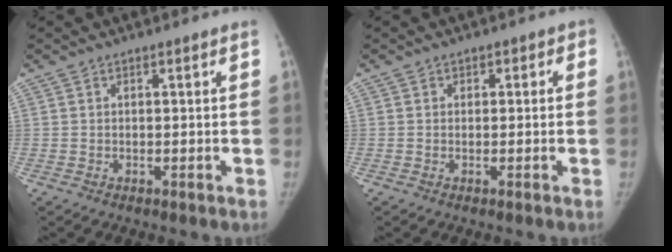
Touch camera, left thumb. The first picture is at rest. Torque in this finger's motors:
{"motor_torque": [-0.46, -0.22, -0.16, 0.05, -0.07]}